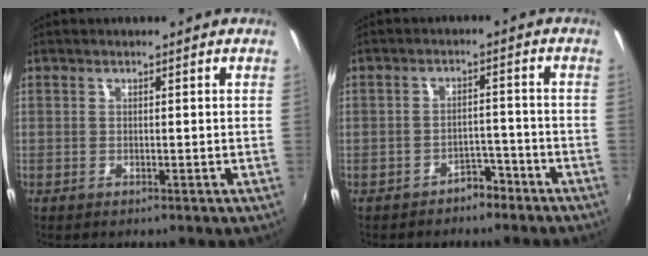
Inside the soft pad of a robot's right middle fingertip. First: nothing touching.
{"total": 4.1, "force": [-3.2, 2.5, 0.7], "torque": [-0.016, 0.021, -0.035]}